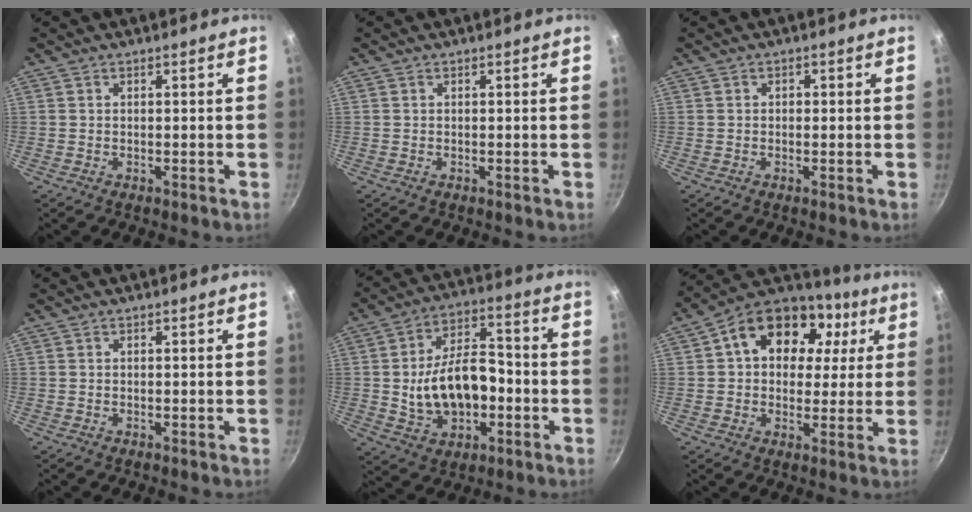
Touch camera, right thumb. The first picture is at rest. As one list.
[{"total": 0.0}, {"total": 1.0, "force": [0.0, 0.8, 0.5], "torque": [-0.004, 0.005, -0.001]}, {"total": 0.0}, {"total": 15.8, "force": [-2.3, 9.9, 12.1], "torque": [-0.179, 0.037, -0.031]}, {"total": 19.2, "force": [5.5, 13.8, 12.2], "torque": [-0.180, 0.025, 0.075]}]